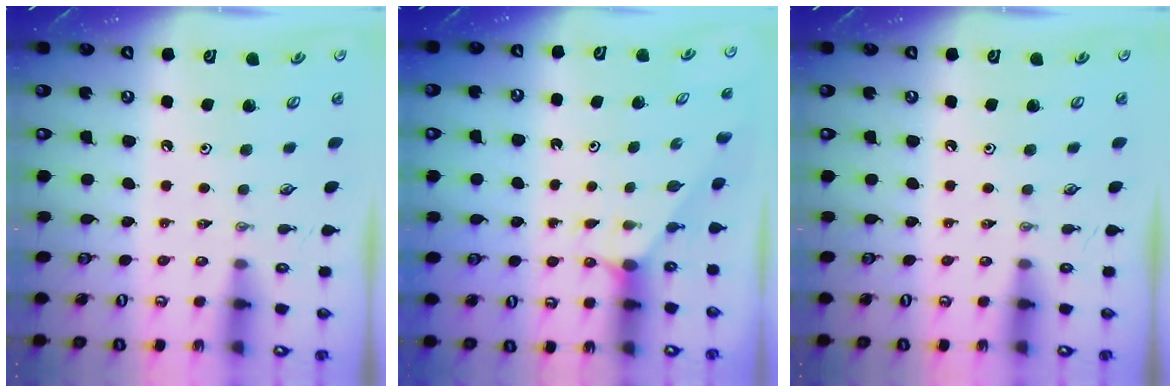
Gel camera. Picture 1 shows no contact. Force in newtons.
{"total": 1.7, "press": 1.7, "slide": 0.2}
{"total": 0.0}